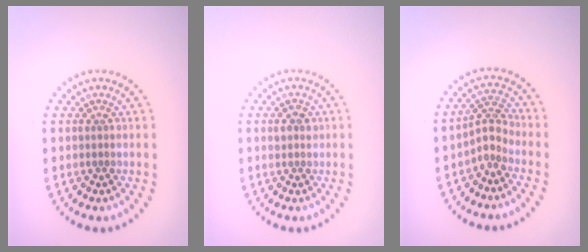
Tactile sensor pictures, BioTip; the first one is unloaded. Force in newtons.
{"total": 1.2, "press": 1.1, "slide": 0.3}
{"total": 2.3, "press": 1.6, "slide": 1.7}